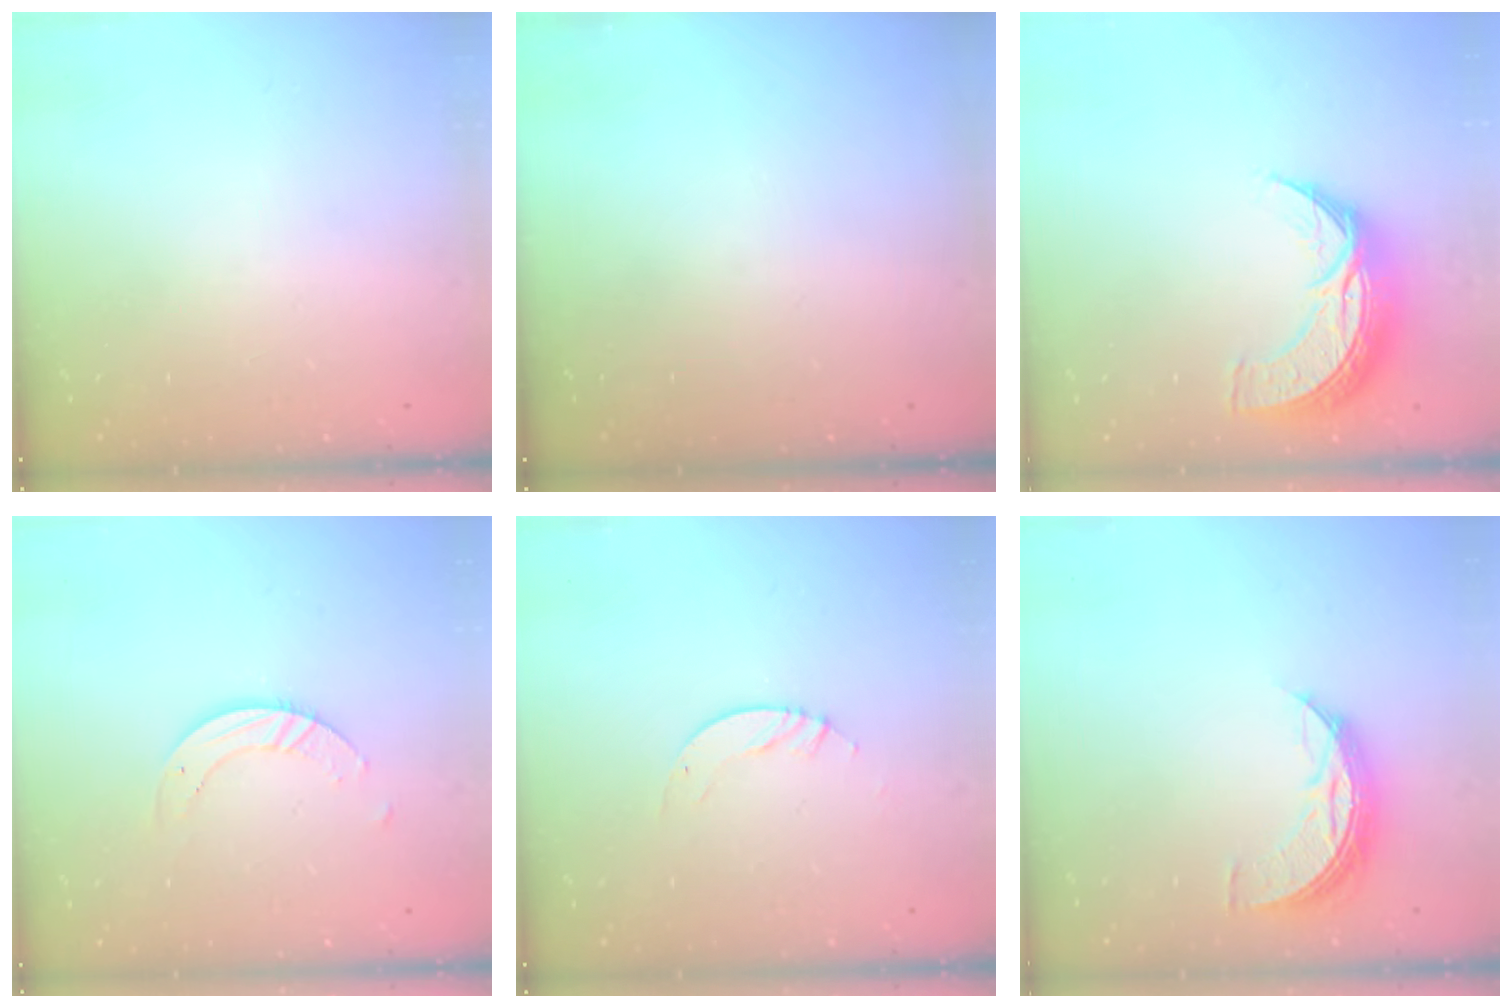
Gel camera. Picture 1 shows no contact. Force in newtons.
{"total": 0.0}
{"total": 11.7, "press": 11.7, "slide": 0.6}
{"total": 4.0, "press": 4.0, "slide": 0.3}
{"total": 3.3, "press": 3.3, "slide": 0.3}
{"total": 8.1, "press": 8.1, "slide": 0.4}